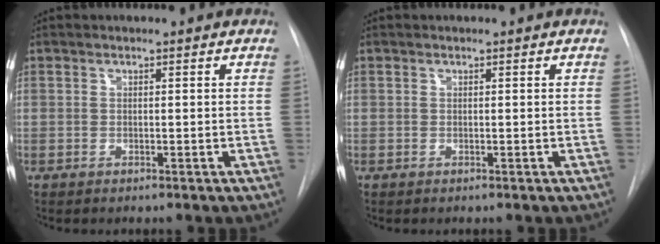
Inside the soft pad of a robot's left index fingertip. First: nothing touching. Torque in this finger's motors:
{"motor_torque": [0.00, 0.00, 0.00, 0.00]}